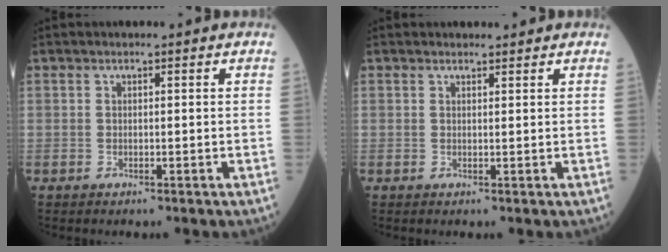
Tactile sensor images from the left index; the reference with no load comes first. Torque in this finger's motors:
{"motor_torque": [0.15, -0.13, -0.02, -0.01]}